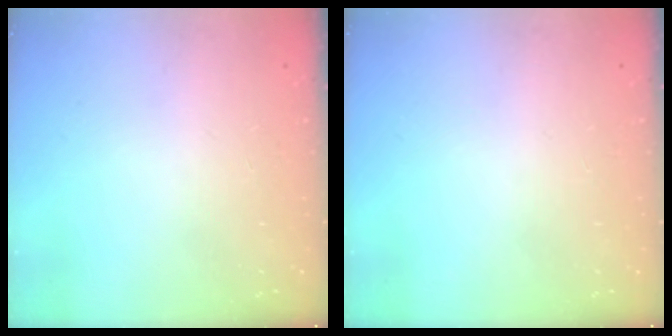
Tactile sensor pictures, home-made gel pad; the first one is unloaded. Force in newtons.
{"total": 0.0}